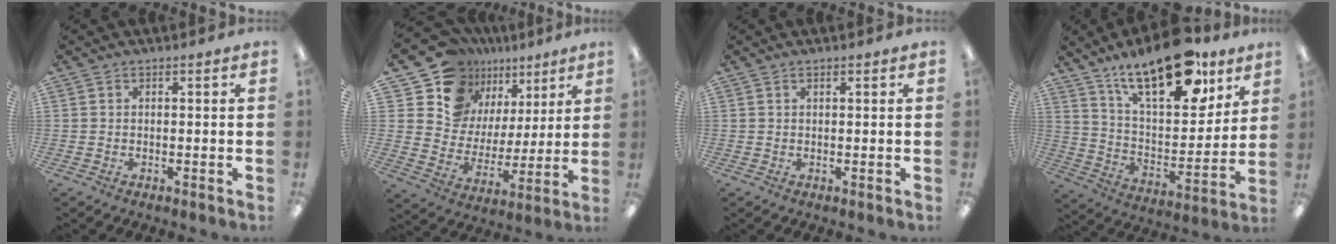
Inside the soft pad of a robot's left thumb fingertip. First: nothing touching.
{"total": 15.7, "force": [11.4, 10.2, 3.4], "torque": [-0.079, -0.091, 0.215]}
{"total": 0.7, "force": [0.5, 0.1, 0.4], "torque": [-0.009, 0.001, 0.010]}
{"total": 23.6, "force": [16.6, 9.3, 14.0], "torque": [-0.213, -0.103, 0.282]}